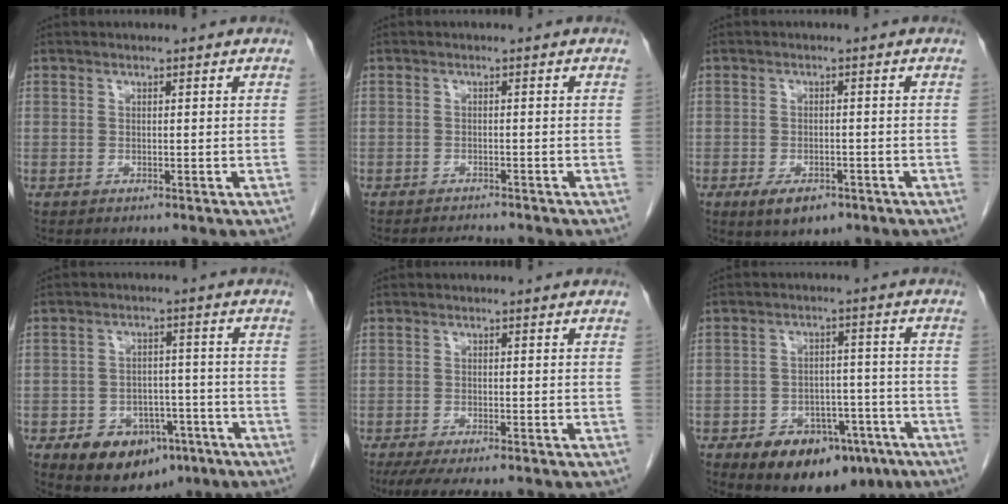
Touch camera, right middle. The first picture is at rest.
{"total": 2.4, "force": [-2.3, 0.2, 0.4], "torque": [-0.011, -0.010, -0.036]}
{"total": 4.5, "force": [-2.5, 2.2, 2.9], "torque": [-0.051, -0.002, -0.031]}
{"total": 9.7, "force": [-5.2, 6.5, 4.9], "torque": [-0.076, 0.011, -0.068]}
{"total": 7.2, "force": [-5.9, 1.1, 4.1], "torque": [-0.061, -0.016, -0.090]}
{"total": 12.4, "force": [-7.4, 7.4, 6.7], "torque": [-0.081, 0.017, -0.101]}